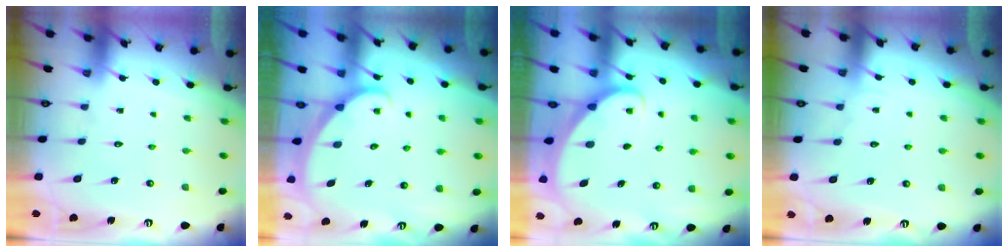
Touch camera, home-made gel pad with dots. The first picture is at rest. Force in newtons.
{"total": 2.0, "press": 2.0, "slide": 0.0}
{"total": 1.8, "press": 1.7, "slide": 0.1}
{"total": 2.9, "press": 2.9, "slide": 0.3}